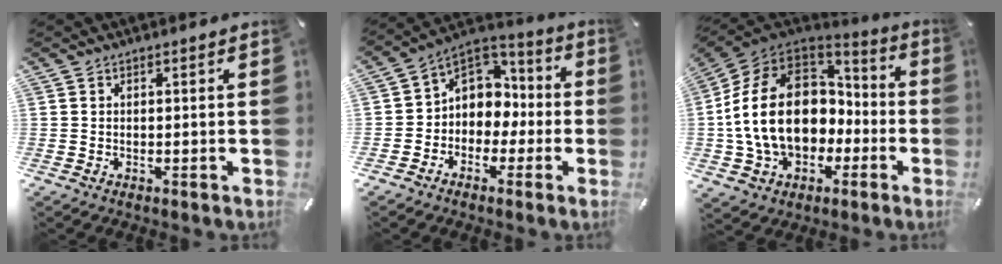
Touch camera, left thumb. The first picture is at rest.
{"total": 8.5, "force": [-0.1, 8.1, 2.5], "torque": [-0.049, -0.004, 0.002]}
{"total": 20.6, "force": [-0.6, 15.6, 13.4], "torque": [-0.294, 0.013, -0.007]}